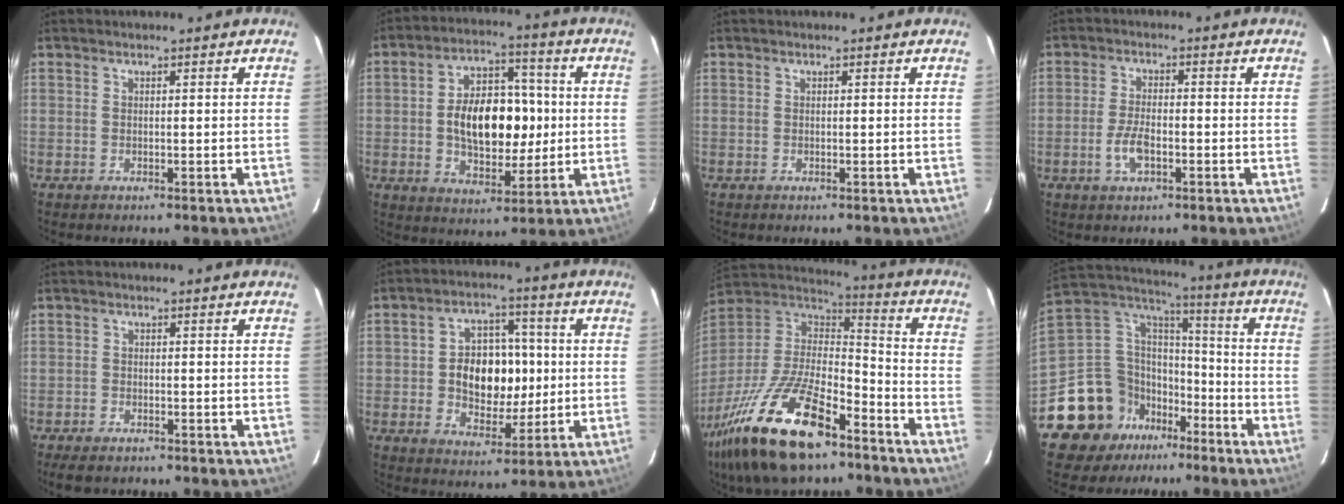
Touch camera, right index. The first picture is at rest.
{"total": 14.6, "force": [-0.3, 8.7, 11.8], "torque": [-0.209, 0.022, 0.003]}
{"total": 0.0}
{"total": 5.0, "force": [-1.9, 2.1, 4.2], "torque": [-0.090, -0.001, -0.036]}
{"total": 4.5, "force": [-3.6, 1.9, 1.7], "torque": [-0.049, -0.010, -0.060]}
{"total": 11.8, "force": [-0.3, 8.5, 8.2], "torque": [-0.160, 0.018, 0.006]}
{"total": 27.4, "force": [-17.5, 10.6, 18.3], "torque": [-0.377, -0.042, -0.302]}
{"total": 16.7, "force": [-11.1, 11.5, 4.7], "torque": [-0.130, 0.051, -0.190]}